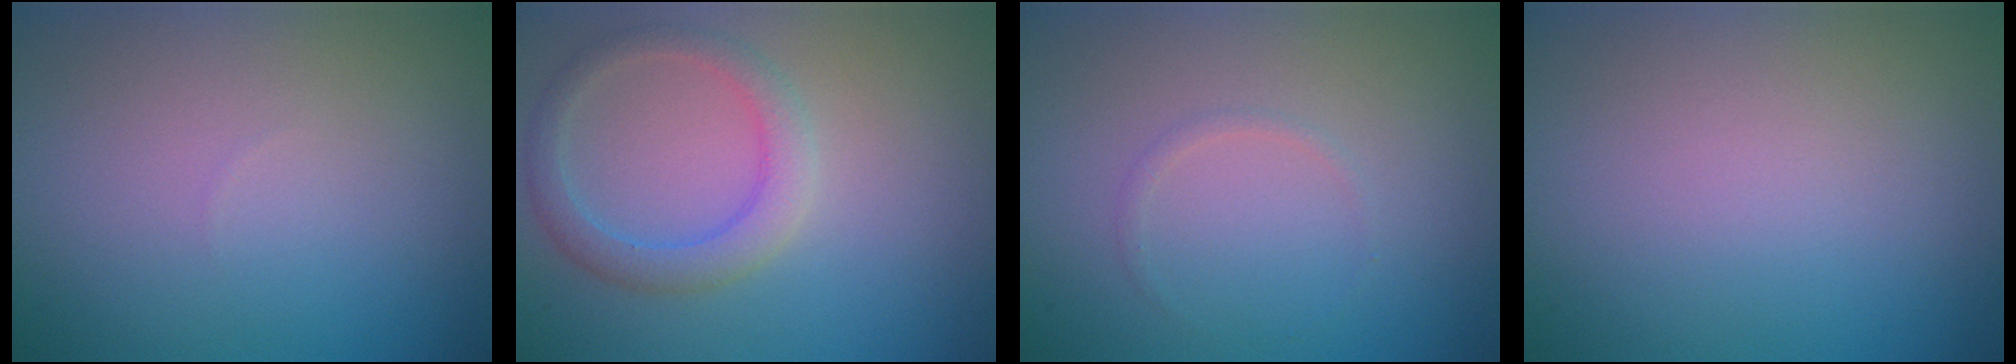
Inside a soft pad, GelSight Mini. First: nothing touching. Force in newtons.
{"total": 2.9, "press": 2.9, "slide": 0.1}
{"total": 0.6, "press": 0.6, "slide": 0.0}
{"total": 0.0}